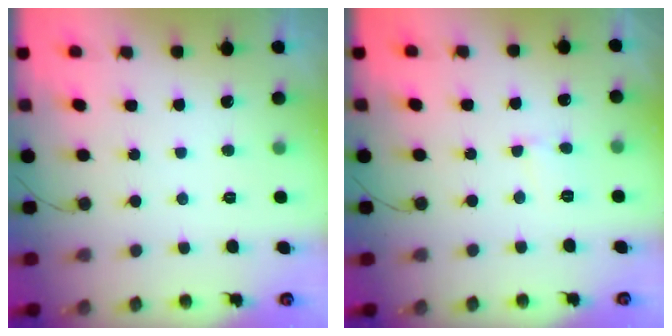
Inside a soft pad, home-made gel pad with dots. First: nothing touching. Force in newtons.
{"total": 2.6, "press": 2.6, "slide": 0.3}